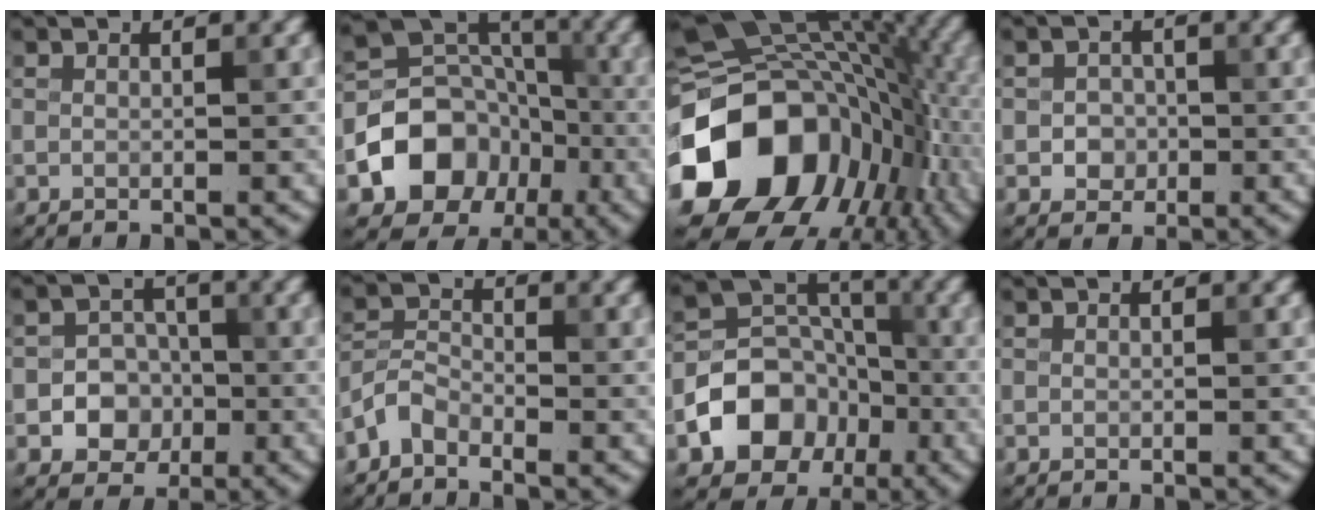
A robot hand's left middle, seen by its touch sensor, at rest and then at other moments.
{"total": 8.7, "force": [-3.0, 7.1, 4.0], "torque": [-0.054, -0.001, -0.059]}
{"total": 18.5, "force": [-6.1, 13.6, 11.0], "torque": [-0.222, -0.022, -0.094]}
{"total": 1.9, "force": [-0.4, 1.7, 0.7], "torque": [-0.002, -0.002, -0.009]}
{"total": 5.0, "force": [-1.3, 4.5, 1.8], "torque": [0.006, 0.007, -0.040]}
{"total": 2.6, "force": [-2.0, 1.3, 0.9], "torque": [-0.020, 0.009, -0.052]}
{"total": 7.8, "force": [-2.9, 6.3, 3.6], "torque": [-0.049, -0.002, -0.057]}
{"total": 0.0}